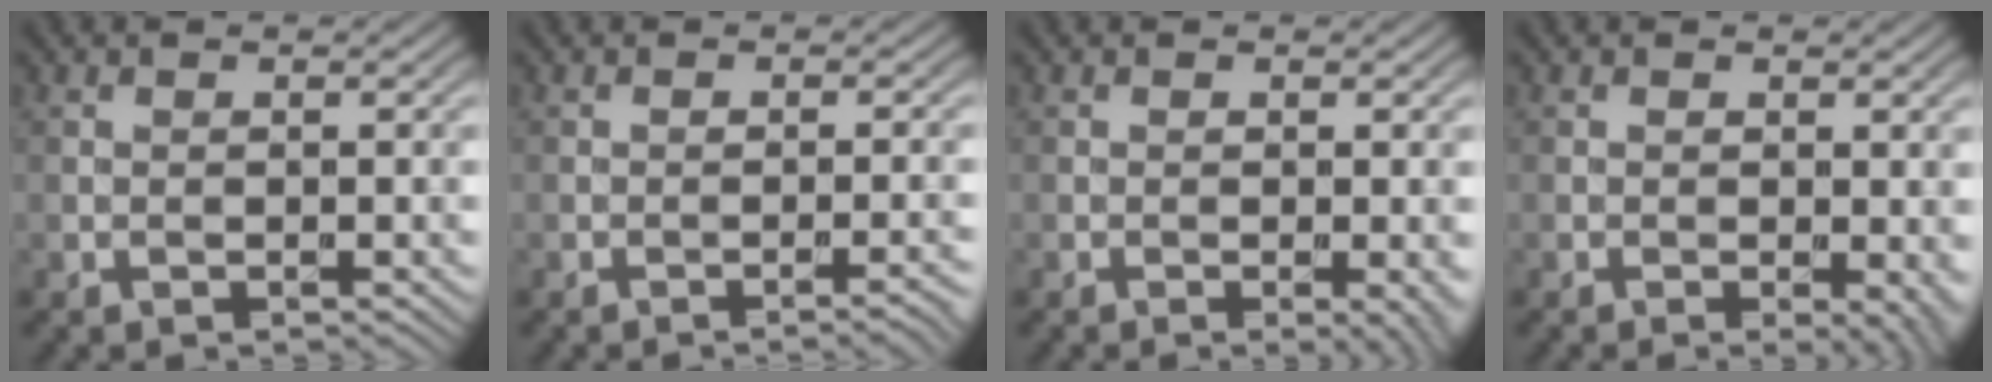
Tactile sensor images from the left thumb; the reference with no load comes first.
{"total": 2.2, "force": [-1.2, 0.4, 1.8], "torque": [-0.018, 0.006, -0.025]}
{"total": 2.0, "force": [-0.5, 0.3, 2.0], "torque": [-0.029, -0.006, -0.008]}
{"total": 2.7, "force": [-0.4, 0.8, 2.5], "torque": [-0.032, -0.008, -0.006]}